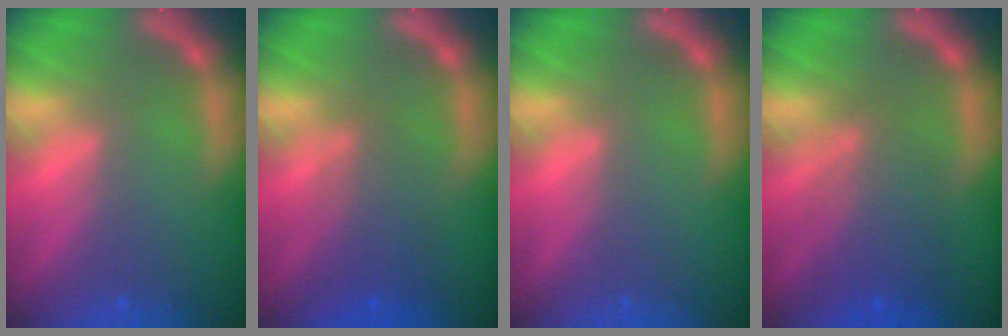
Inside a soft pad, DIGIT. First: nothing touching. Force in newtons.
{"total": 3.5}
{"total": 0.0}
{"total": 5.5}